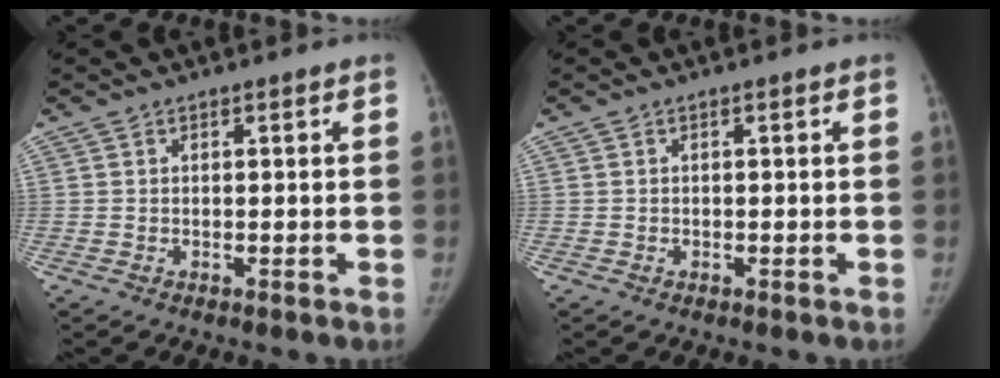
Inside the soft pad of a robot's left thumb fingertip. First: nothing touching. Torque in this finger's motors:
{"motor_torque": [-0.44, -0.45, -0.02, 0.83, -0.10]}